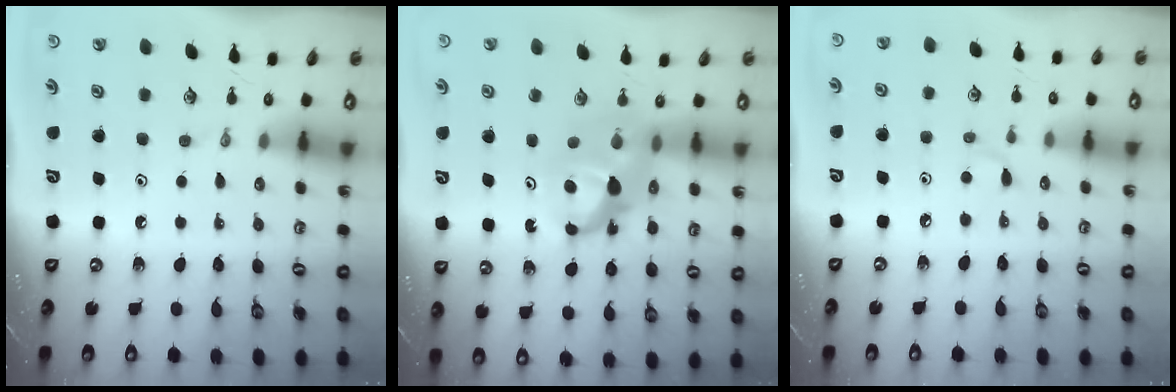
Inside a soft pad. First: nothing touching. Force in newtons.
{"total": 7.1, "press": 7.1, "slide": 0.5}
{"total": 4.6, "press": 4.6, "slide": 0.6}